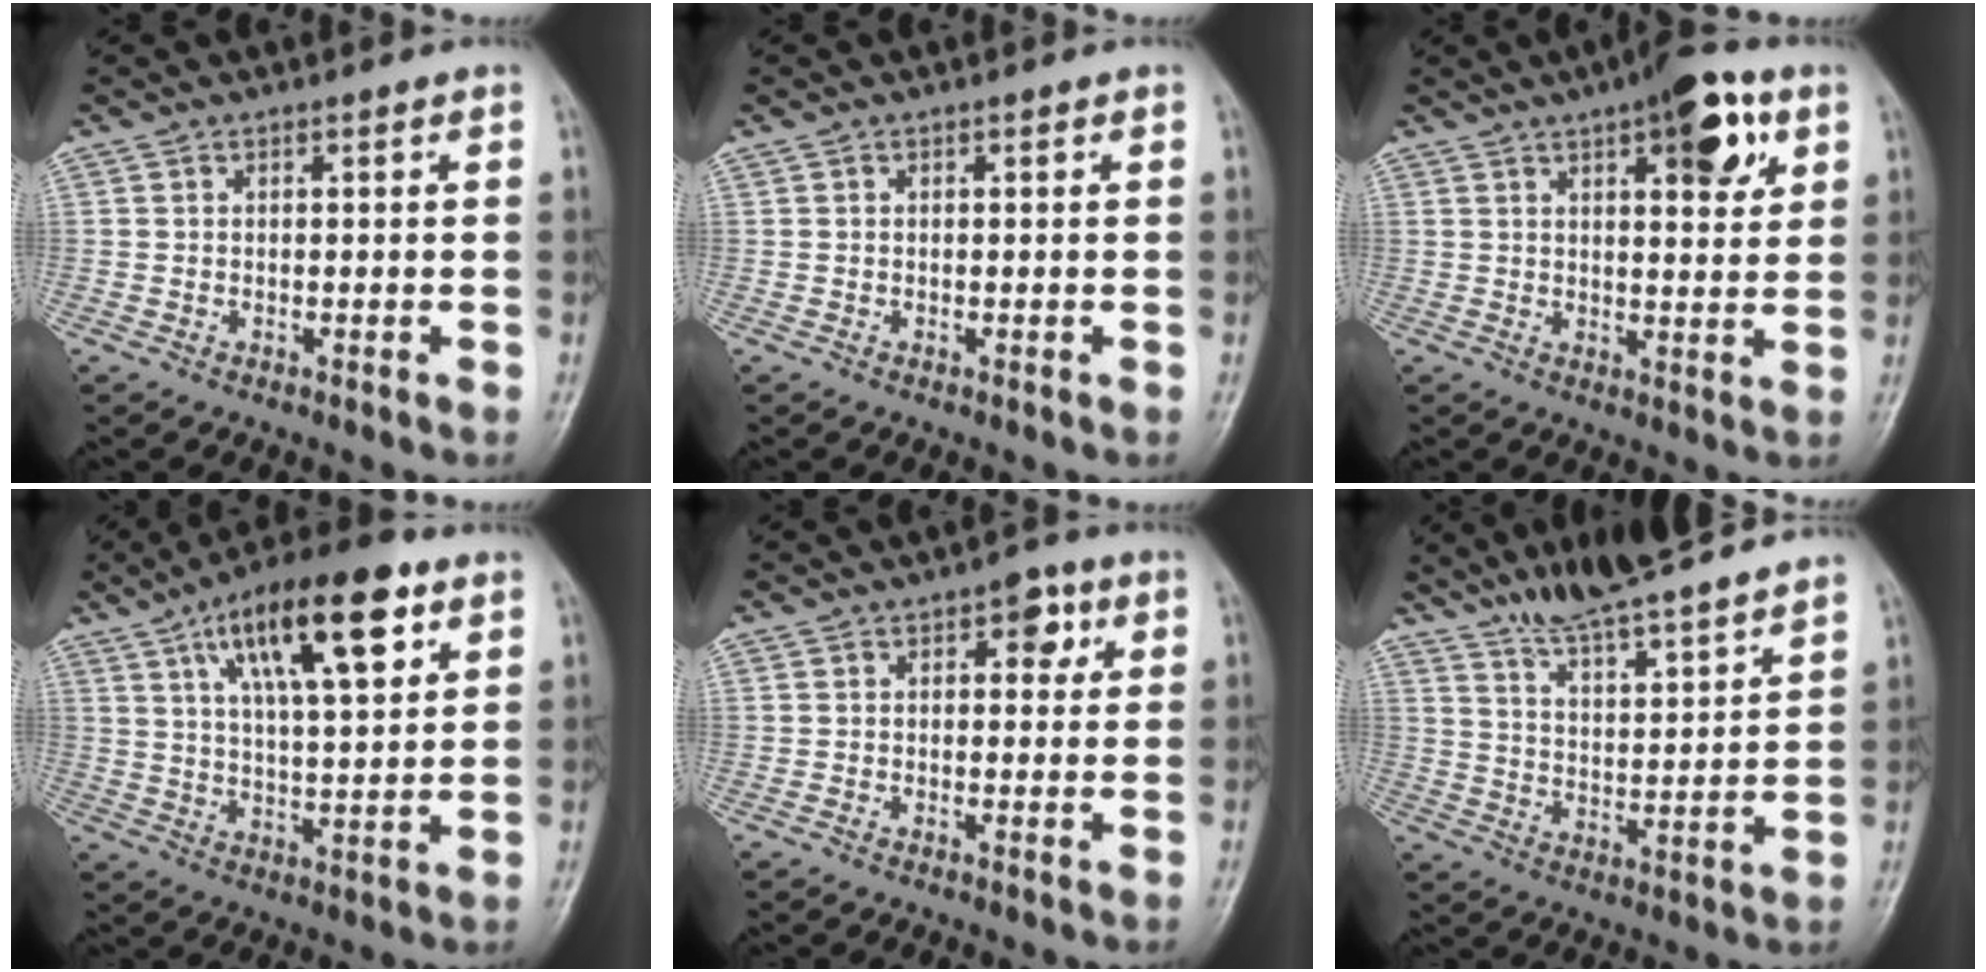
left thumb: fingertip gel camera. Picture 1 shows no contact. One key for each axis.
{"total": 0.0}
{"total": 11.2, "fx": 5.3, "fy": 4.1, "fz": 8.9, "tx": -0.096, "ty": -0.016, "tz": 0.067}
{"total": 17.9, "fx": 8.2, "fy": 6.0, "fz": 14.7, "tx": -0.217, "ty": -0.018, "tz": 0.132}
{"total": 4.1, "fx": 1.4, "fy": 2.5, "fz": 2.9, "tx": -0.013, "ty": 0.002, "tz": 0.011}
{"total": 15.2, "fx": 12.7, "fy": 2.0, "fz": 8.1, "tx": -0.111, "ty": -0.062, "tz": 0.215}